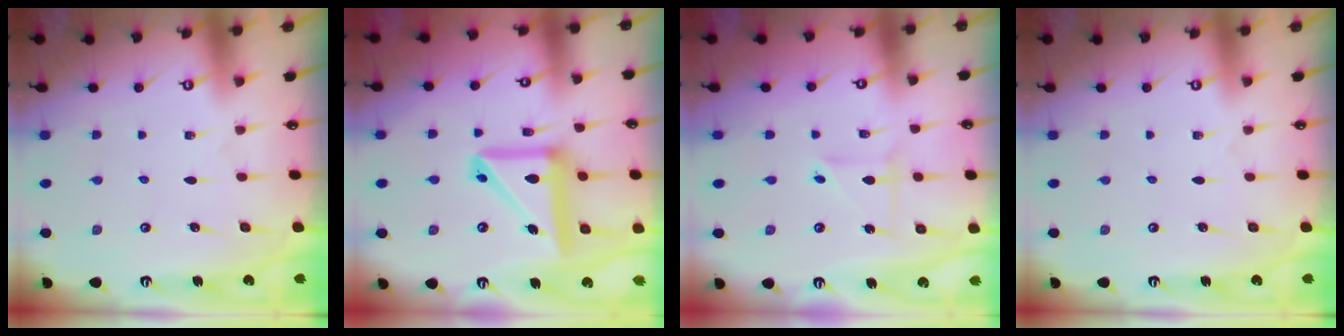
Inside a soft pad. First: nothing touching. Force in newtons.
{"total": 15.3, "press": 15.2, "slide": 1.7}
{"total": 3.5, "press": 3.4, "slide": 0.4}
{"total": 0.0}